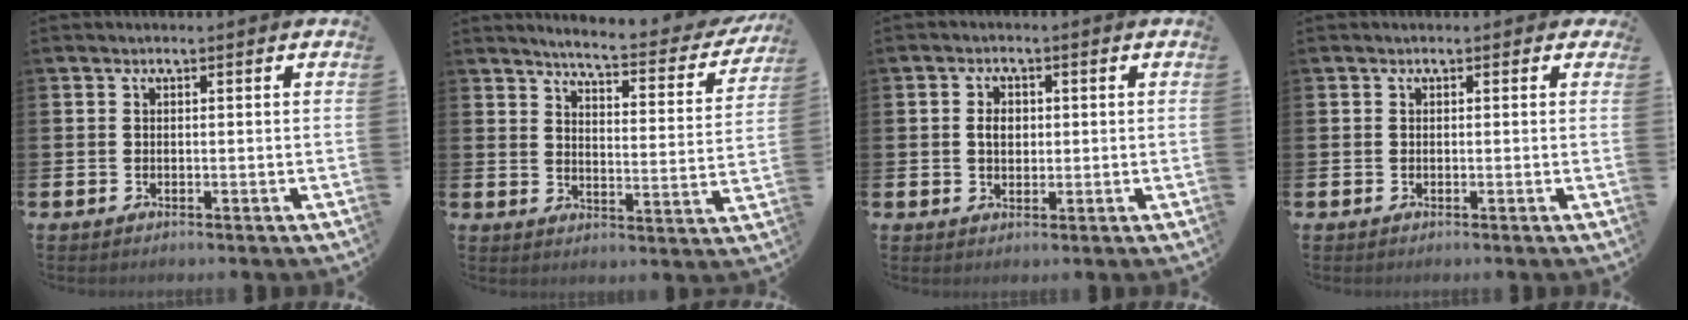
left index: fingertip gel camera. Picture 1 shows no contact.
{"total": 4.8, "force": [4.5, 0.3, 1.5], "torque": [-0.045, -0.039, 0.070]}
{"total": 2.5, "force": [0.4, 1.8, 1.7], "torque": [-0.010, -0.001, 0.000]}
{"total": 0.5, "force": [0.0, 0.5, 0.2], "torque": [-0.001, 0.006, -0.002]}